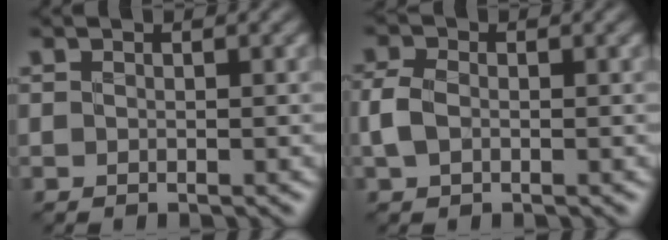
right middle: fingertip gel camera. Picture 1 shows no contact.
{"total": 1.8, "force": [-0.7, 1.2, 1.2], "torque": [-0.027, 0.001, -0.022]}